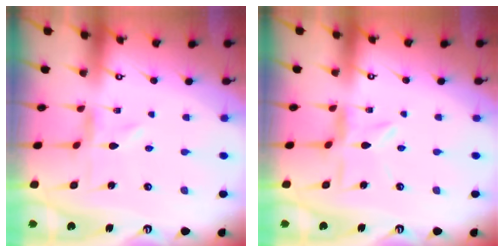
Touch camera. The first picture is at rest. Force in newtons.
{"total": 3.9, "press": 3.9, "slide": 0.4}